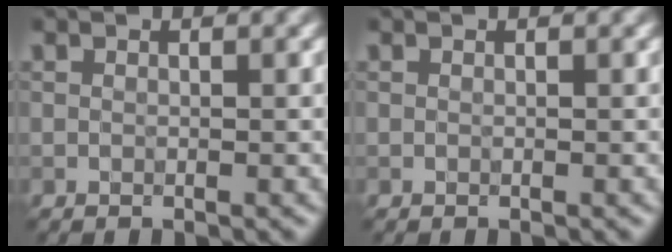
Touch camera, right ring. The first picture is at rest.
{"total": 0.0}